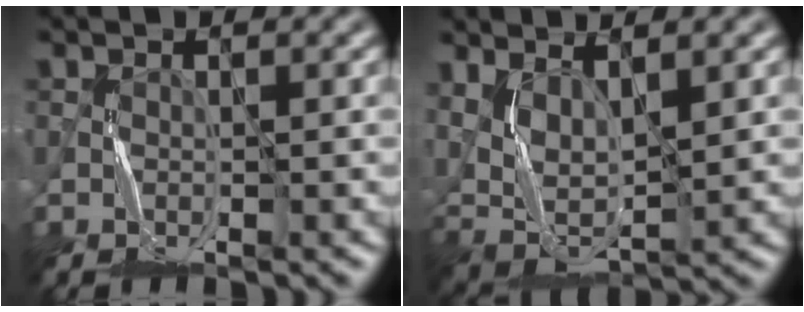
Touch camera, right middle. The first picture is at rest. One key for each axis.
{"total": 5.0, "fx": 1.7, "fy": 2.4, "fz": 4.0, "tx": -0.095, "ty": -0.006, "tz": 0.040}